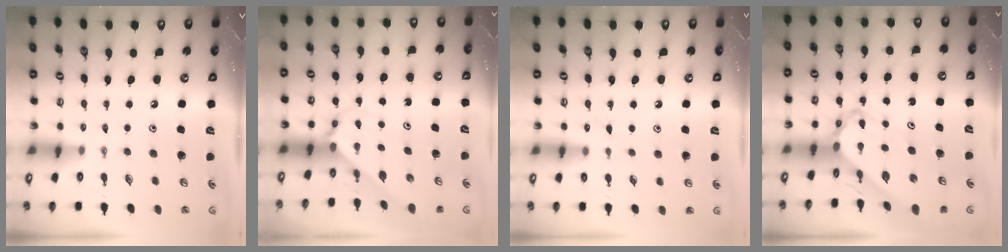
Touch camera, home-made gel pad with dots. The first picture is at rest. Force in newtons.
{"total": 2.3, "press": 2.3, "slide": 0.2}
{"total": 5.7, "press": 5.6, "slide": 0.6}
{"total": 5.9, "press": 5.9, "slide": 0.5}